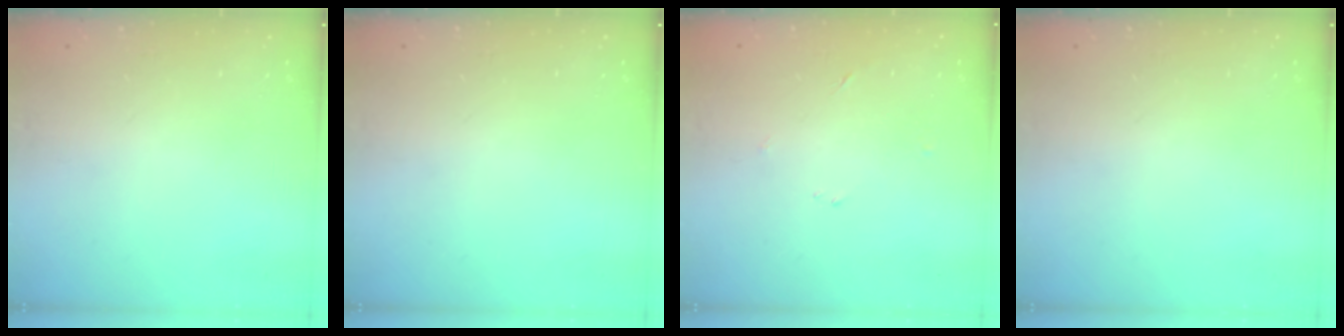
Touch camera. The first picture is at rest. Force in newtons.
{"total": 0.0}
{"total": 2.3, "press": 2.2, "slide": 0.3}
{"total": 0.0}